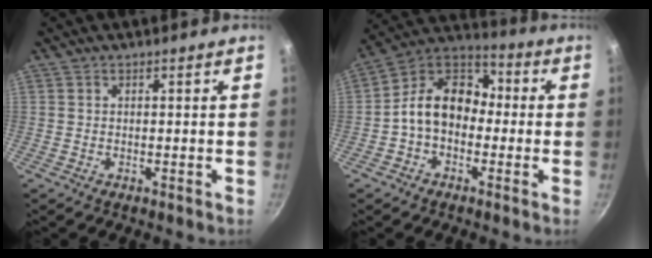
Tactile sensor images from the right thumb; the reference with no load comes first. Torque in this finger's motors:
{"motor_torque": [0.19, 1.63, 1.12, -0.50, 0.13]}